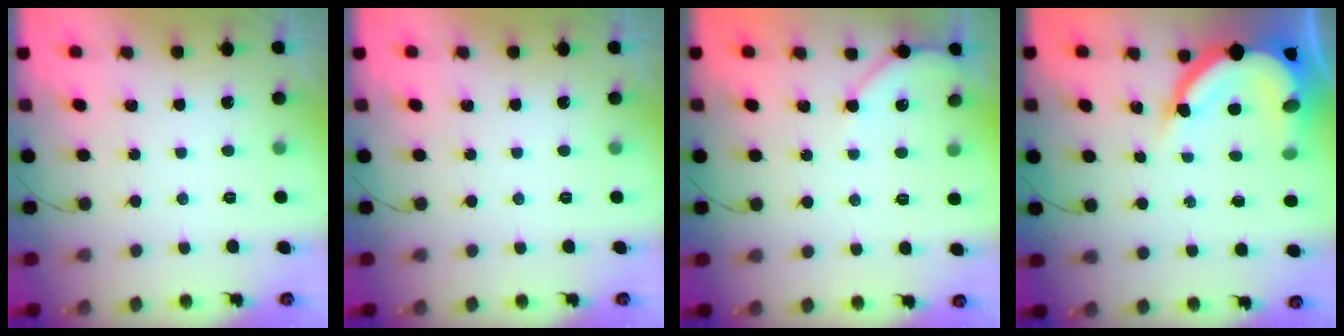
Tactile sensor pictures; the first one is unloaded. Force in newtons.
{"total": 0.0}
{"total": 5.4, "press": 5.3, "slide": 0.7}
{"total": 14.3, "press": 14.2, "slide": 1.5}